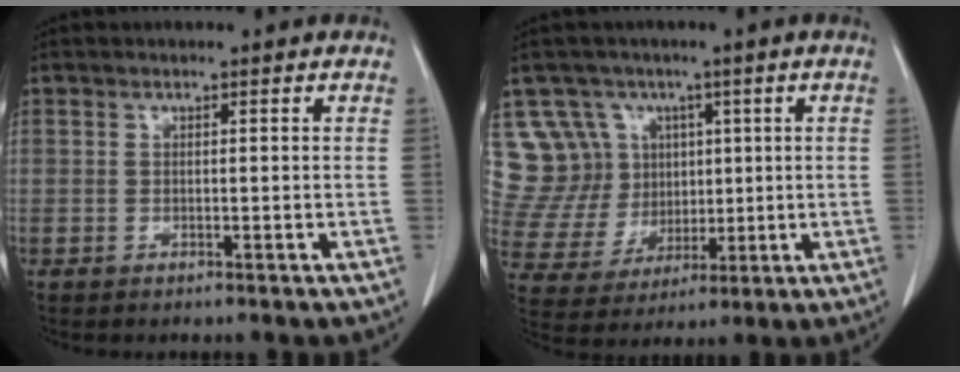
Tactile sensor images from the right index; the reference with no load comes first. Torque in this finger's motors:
{"motor_torque": [-0.38, 0.42, -0.18, -0.02]}